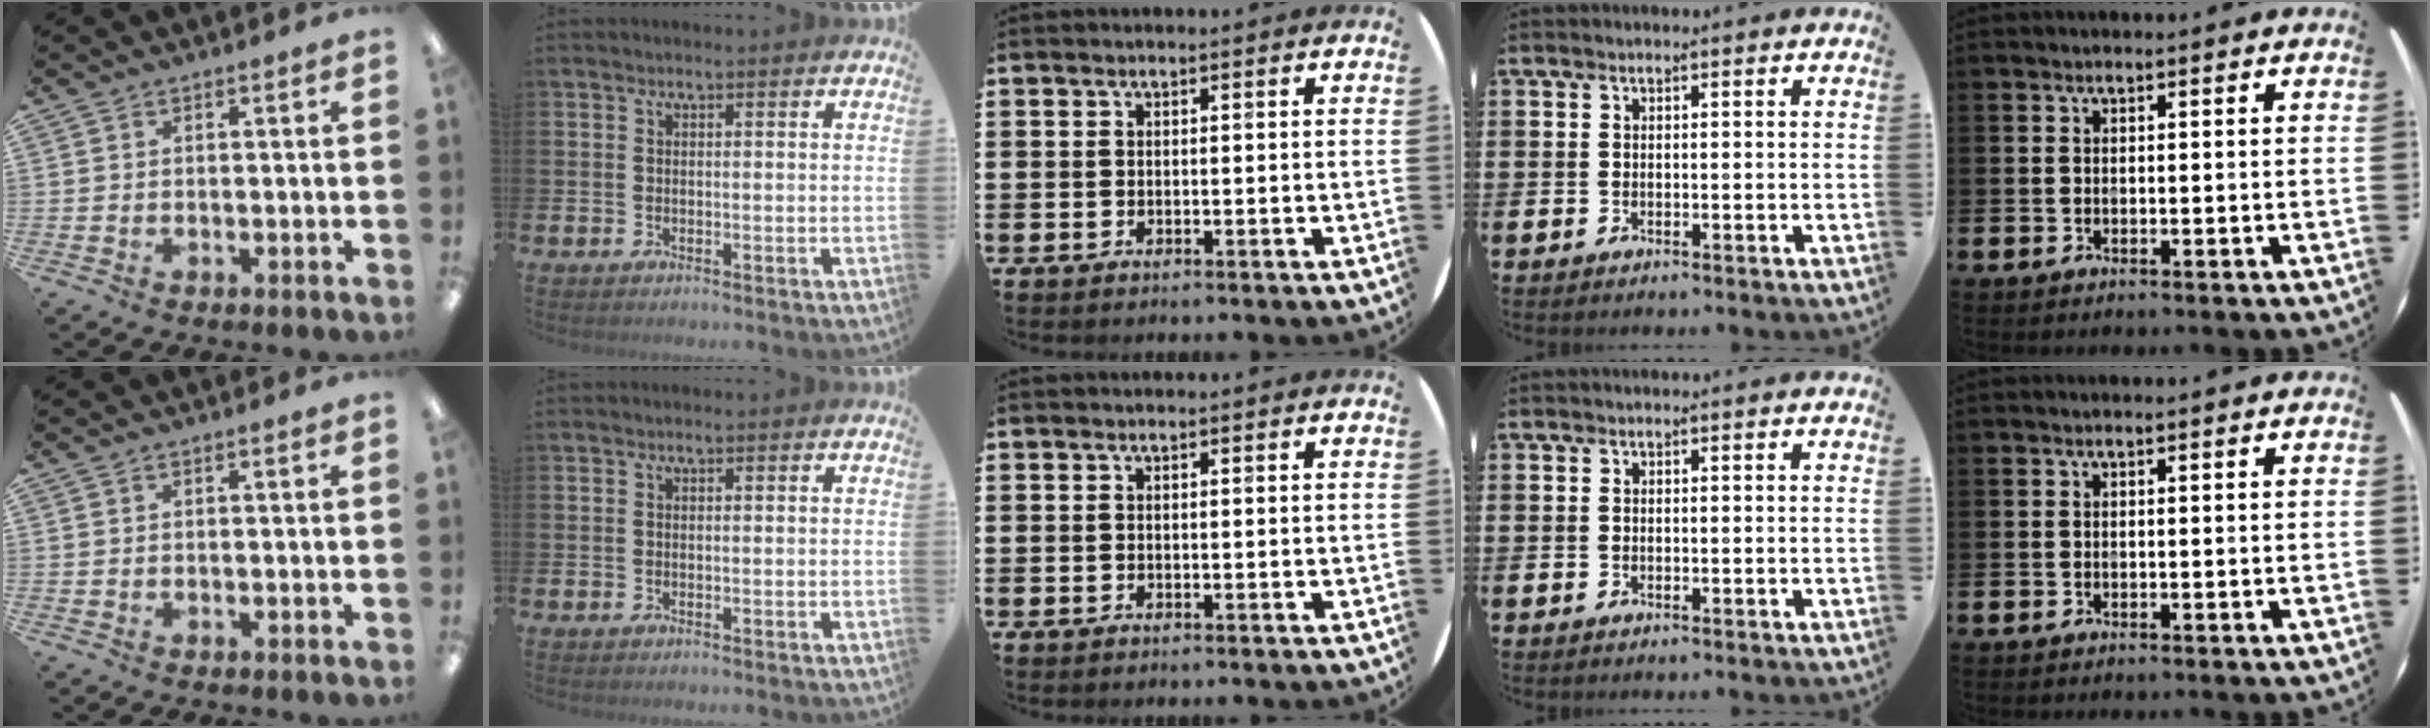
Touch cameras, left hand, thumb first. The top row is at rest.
{}